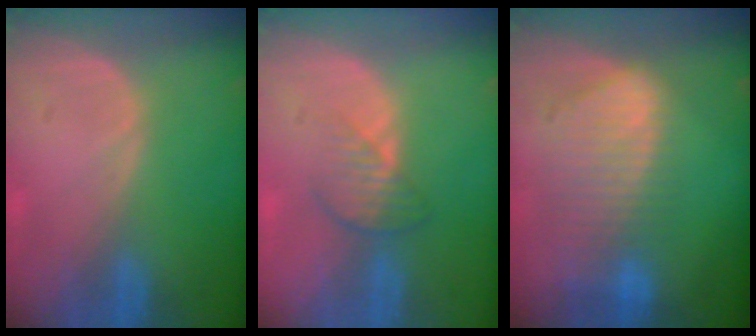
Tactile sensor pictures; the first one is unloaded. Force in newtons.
{"total": 3.7, "press": 3.3, "slide": 1.8}
{"total": 9.3, "press": 8.1, "slide": 4.5}